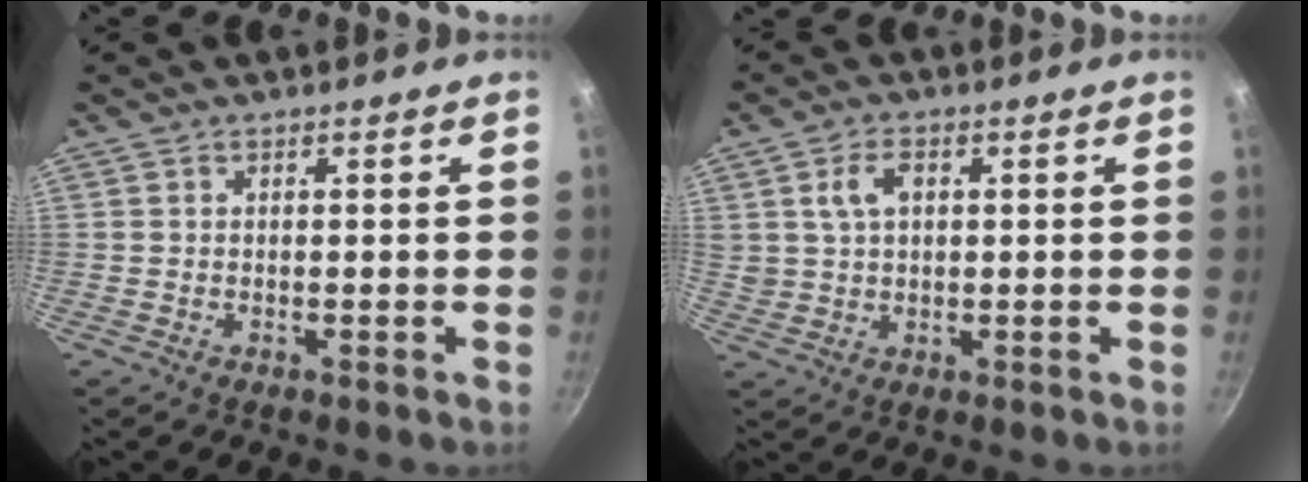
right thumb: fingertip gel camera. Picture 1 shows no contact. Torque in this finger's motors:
{"motor_torque": [-0.12, 0.22, 0.07, 0.33, 0.03]}